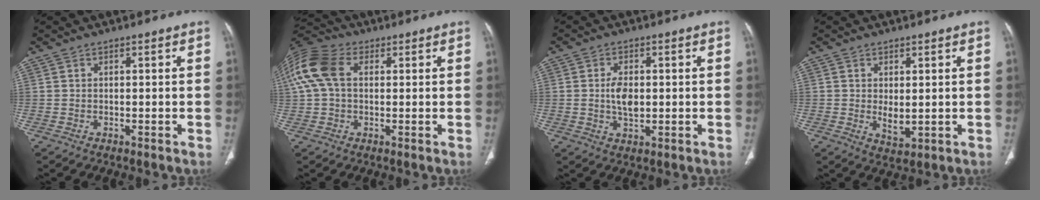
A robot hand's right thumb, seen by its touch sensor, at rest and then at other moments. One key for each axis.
{"total": 13.4, "fx": 2.9, "fy": 9.1, "fz": 9.4, "tx": -0.224, "ty": 0.032, "tz": 0.050}
{"total": 5.0, "fx": 0.1, "fy": 2.8, "fz": 4.1, "tx": -0.073, "ty": -0.003, "tz": 0.002}
{"total": 3.5, "fx": 0.1, "fy": 1.9, "fz": 3.0, "tx": -0.045, "ty": -0.012, "tz": 0.011}